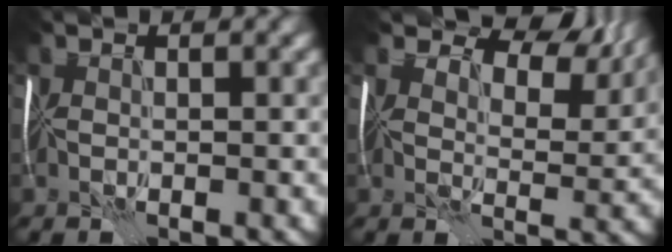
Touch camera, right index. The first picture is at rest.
{"total": 8.7, "force": [6.1, 4.2, 4.6], "torque": [-0.073, 0.000, 0.085]}